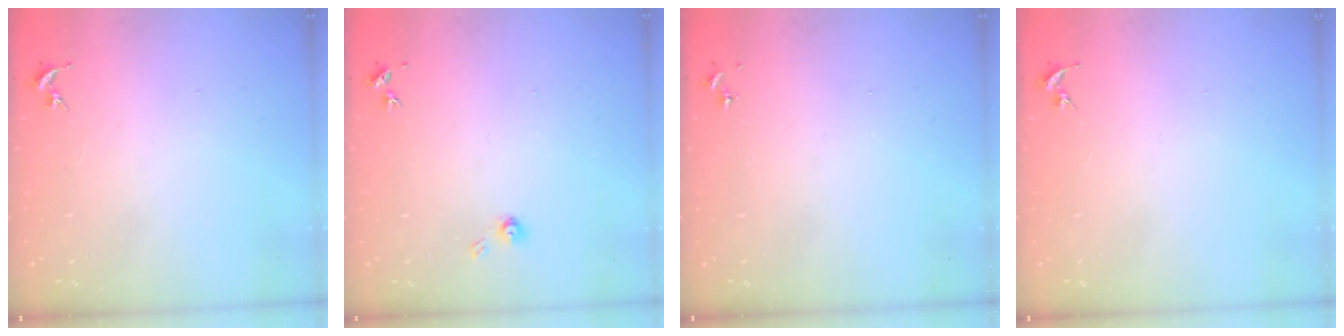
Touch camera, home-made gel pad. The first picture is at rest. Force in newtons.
{"total": 4.0, "press": 4.0, "slide": 0.4}
{"total": 0.0}
{"total": 0.0}